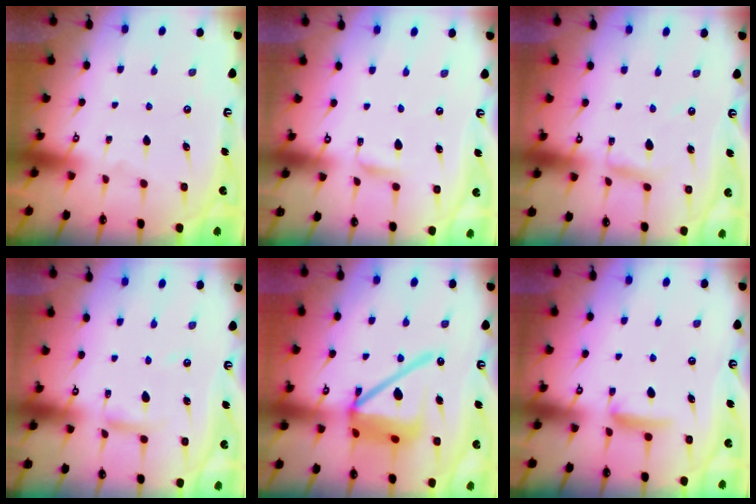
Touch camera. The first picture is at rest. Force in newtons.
{"total": 1.4, "press": 1.4, "slide": 0.1}
{"total": 3.1, "press": 3.1, "slide": 0.2}
{"total": 4.5, "press": 4.5, "slide": 0.4}
{"total": 17.4, "press": 17.3, "slide": 1.9}
{"total": 7.1, "press": 7.1, "slide": 0.7}